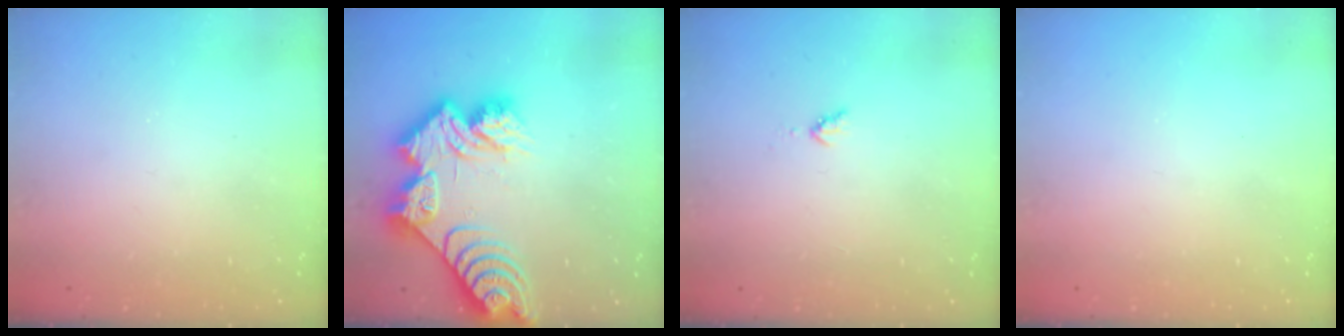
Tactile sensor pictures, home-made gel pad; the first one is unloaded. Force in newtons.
{"total": 17.3, "press": 17.2, "slide": 1.7}
{"total": 2.8, "press": 2.8, "slide": 0.4}
{"total": 0.0}